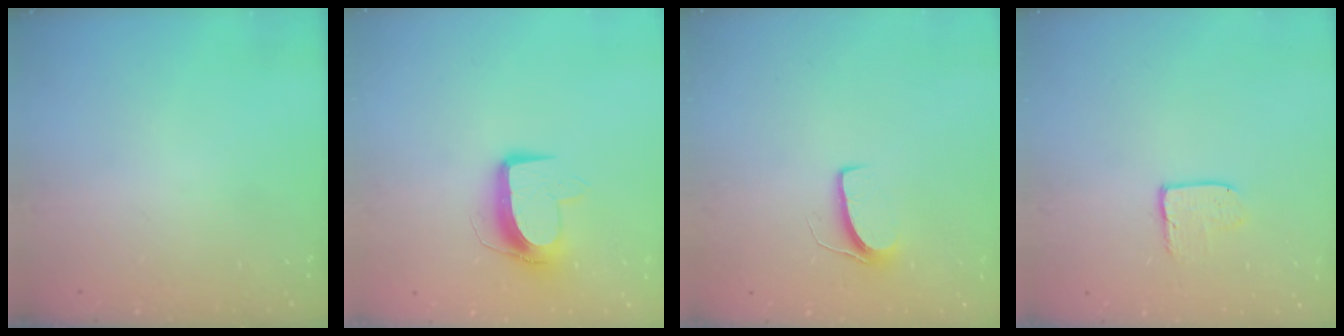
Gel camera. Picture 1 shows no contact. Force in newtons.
{"total": 10.5, "press": 10.5, "slide": 0.3}
{"total": 6.8, "press": 6.7, "slide": 0.5}
{"total": 3.8, "press": 3.8, "slide": 0.3}